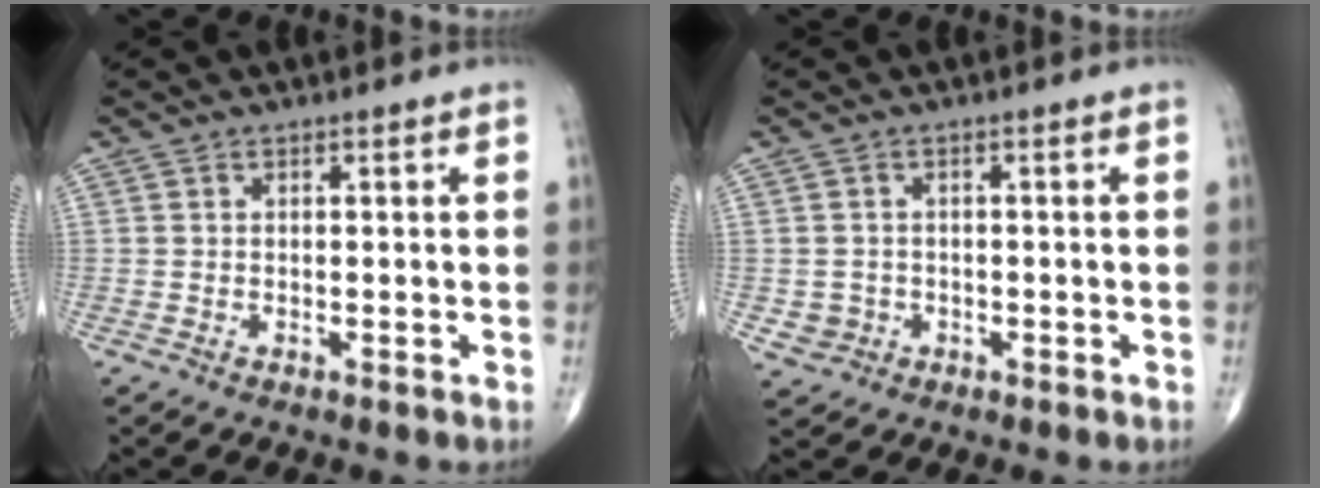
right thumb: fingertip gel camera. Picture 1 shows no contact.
{"total": 2.7, "force": [-0.6, 2.6, 0.4], "torque": [0.004, 0.006, -0.007]}